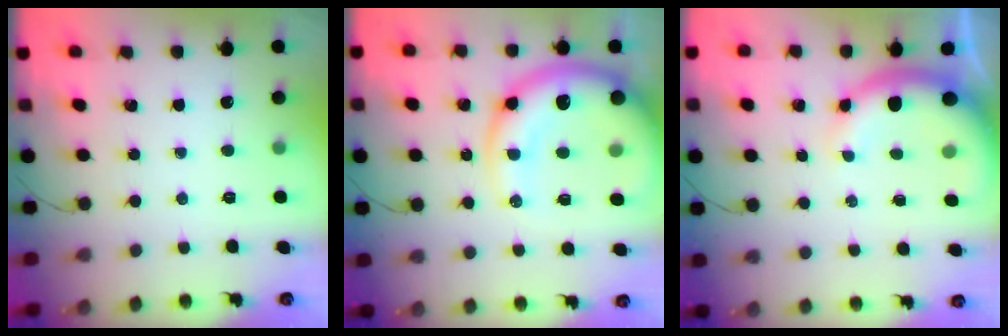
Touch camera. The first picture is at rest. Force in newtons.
{"total": 19.0, "press": 18.5, "slide": 4.3}
{"total": 10.2, "press": 10.0, "slide": 2.1}